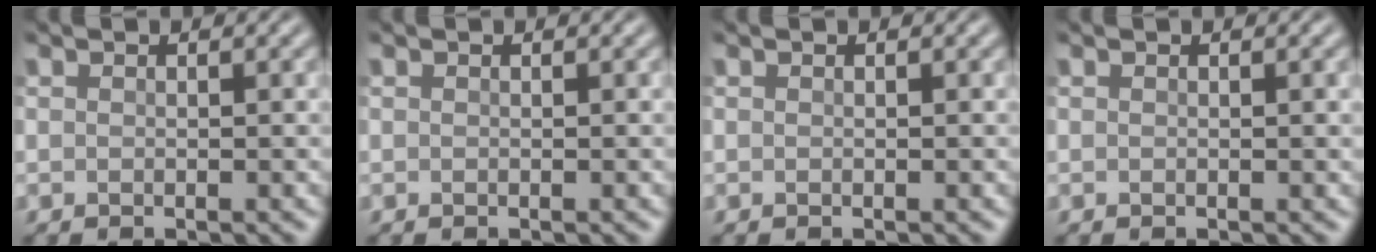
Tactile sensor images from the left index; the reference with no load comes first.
{"total": 0.0}
{"total": 0.0}
{"total": 0.5, "force": [0.1, 0.1, 0.5], "torque": [-0.006, 0.004, 0.001]}